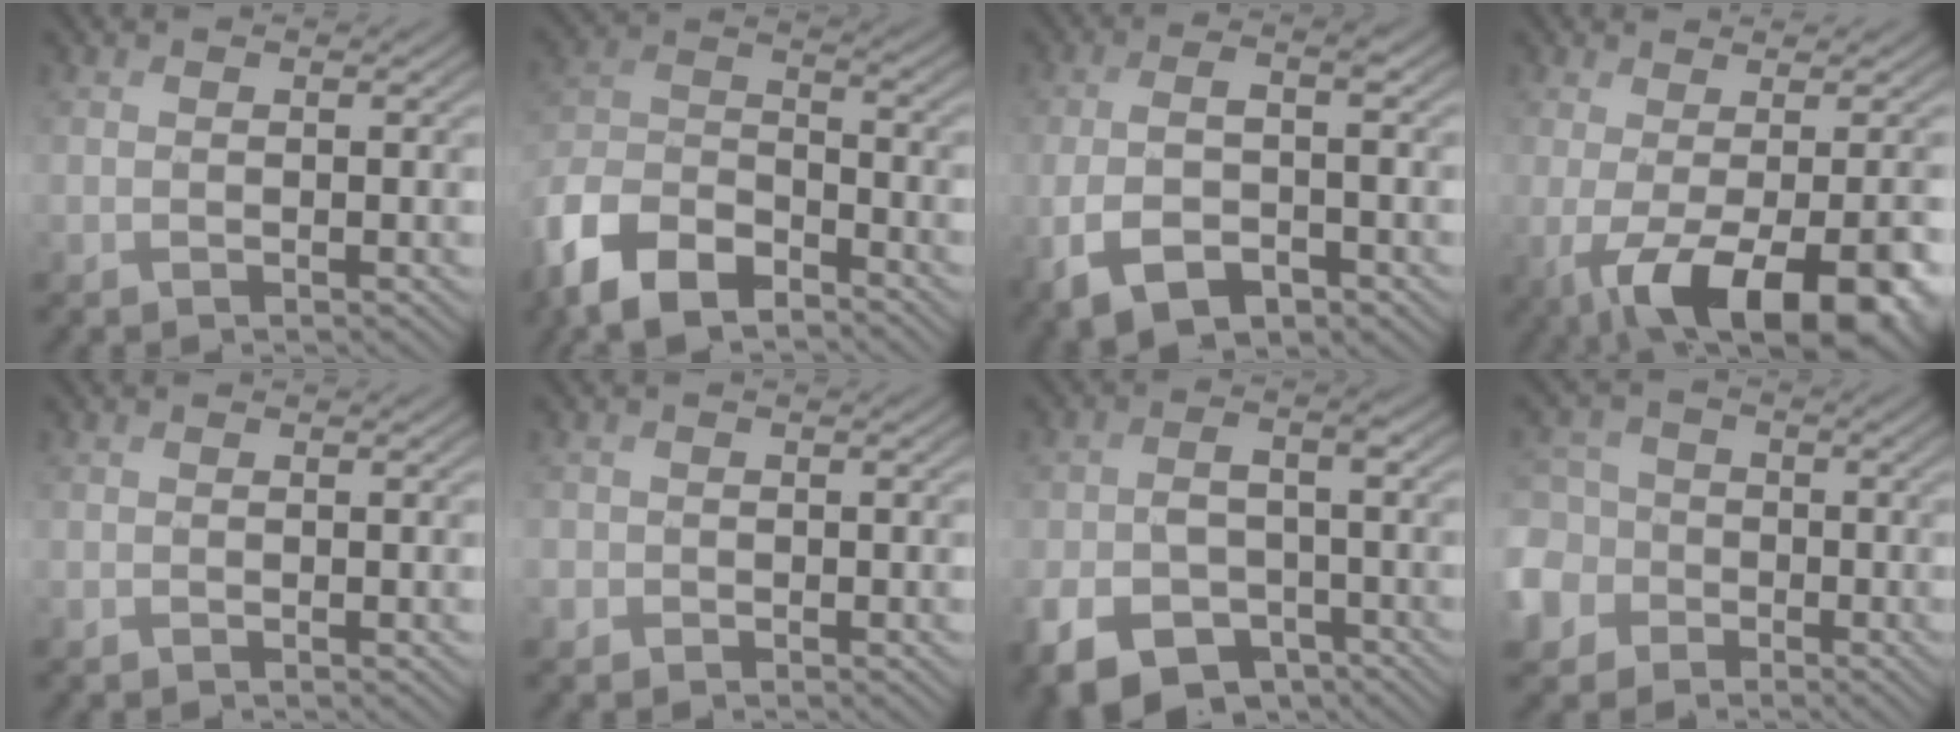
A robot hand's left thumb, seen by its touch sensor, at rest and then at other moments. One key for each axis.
{"total": 12.2, "fx": -8.9, "fy": 5.3, "fz": 6.5, "tx": -0.141, "ty": -0.012, "tz": -0.190}
{"total": 8.2, "fx": -2.7, "fy": 3.9, "fz": 6.7, "tx": -0.146, "ty": -0.017, "tz": -0.047}
{"total": 14.5, "fx": -4.5, "fy": 5.8, "fz": 12.5, "tx": -0.169, "ty": -0.032, "tz": -0.041}
{"total": 0.0}
{"total": 1.3, "fx": -0.5, "fy": 1.2, "fz": 0.0, "tx": 0.005, "ty": -0.004, "tz": -0.016}
{"total": 9.4, "fx": -4.4, "fy": 6.2, "fz": 5.5, "tx": -0.115, "ty": -0.030, "tz": -0.075}
{"total": 9.5, "fx": -3.9, "fy": 8.0, "fz": 3.1, "tx": -0.115, "ty": -0.026, "tz": -0.104}